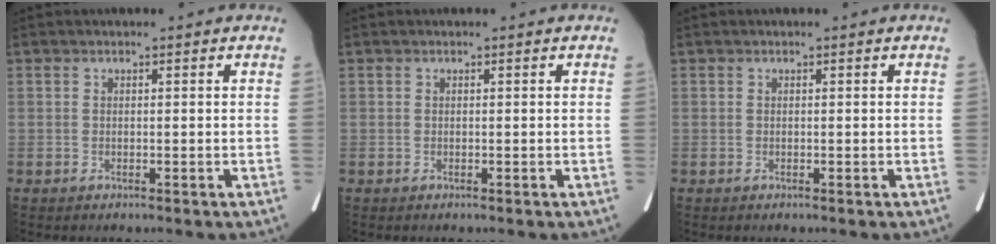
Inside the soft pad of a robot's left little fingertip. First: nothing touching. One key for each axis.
{"total": 0.0}
{"total": 0.0}